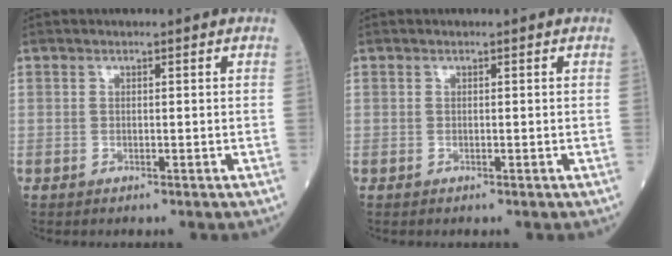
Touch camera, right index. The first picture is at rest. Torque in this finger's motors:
{"motor_torque": [0.02, 0.02, 0.00, -0.01]}